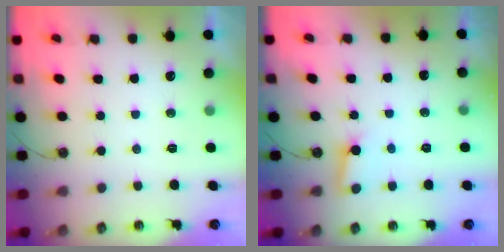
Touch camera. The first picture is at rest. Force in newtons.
{"total": 3.1, "press": 3.1, "slide": 0.3}